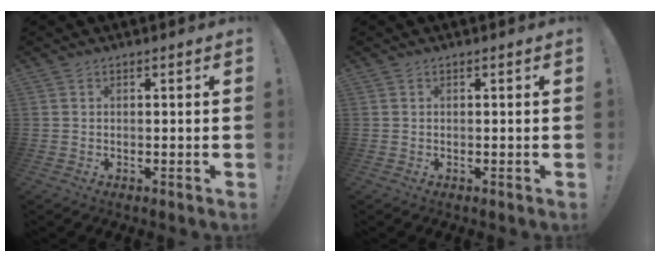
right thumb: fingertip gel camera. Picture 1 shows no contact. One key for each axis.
{"total": 0.0}